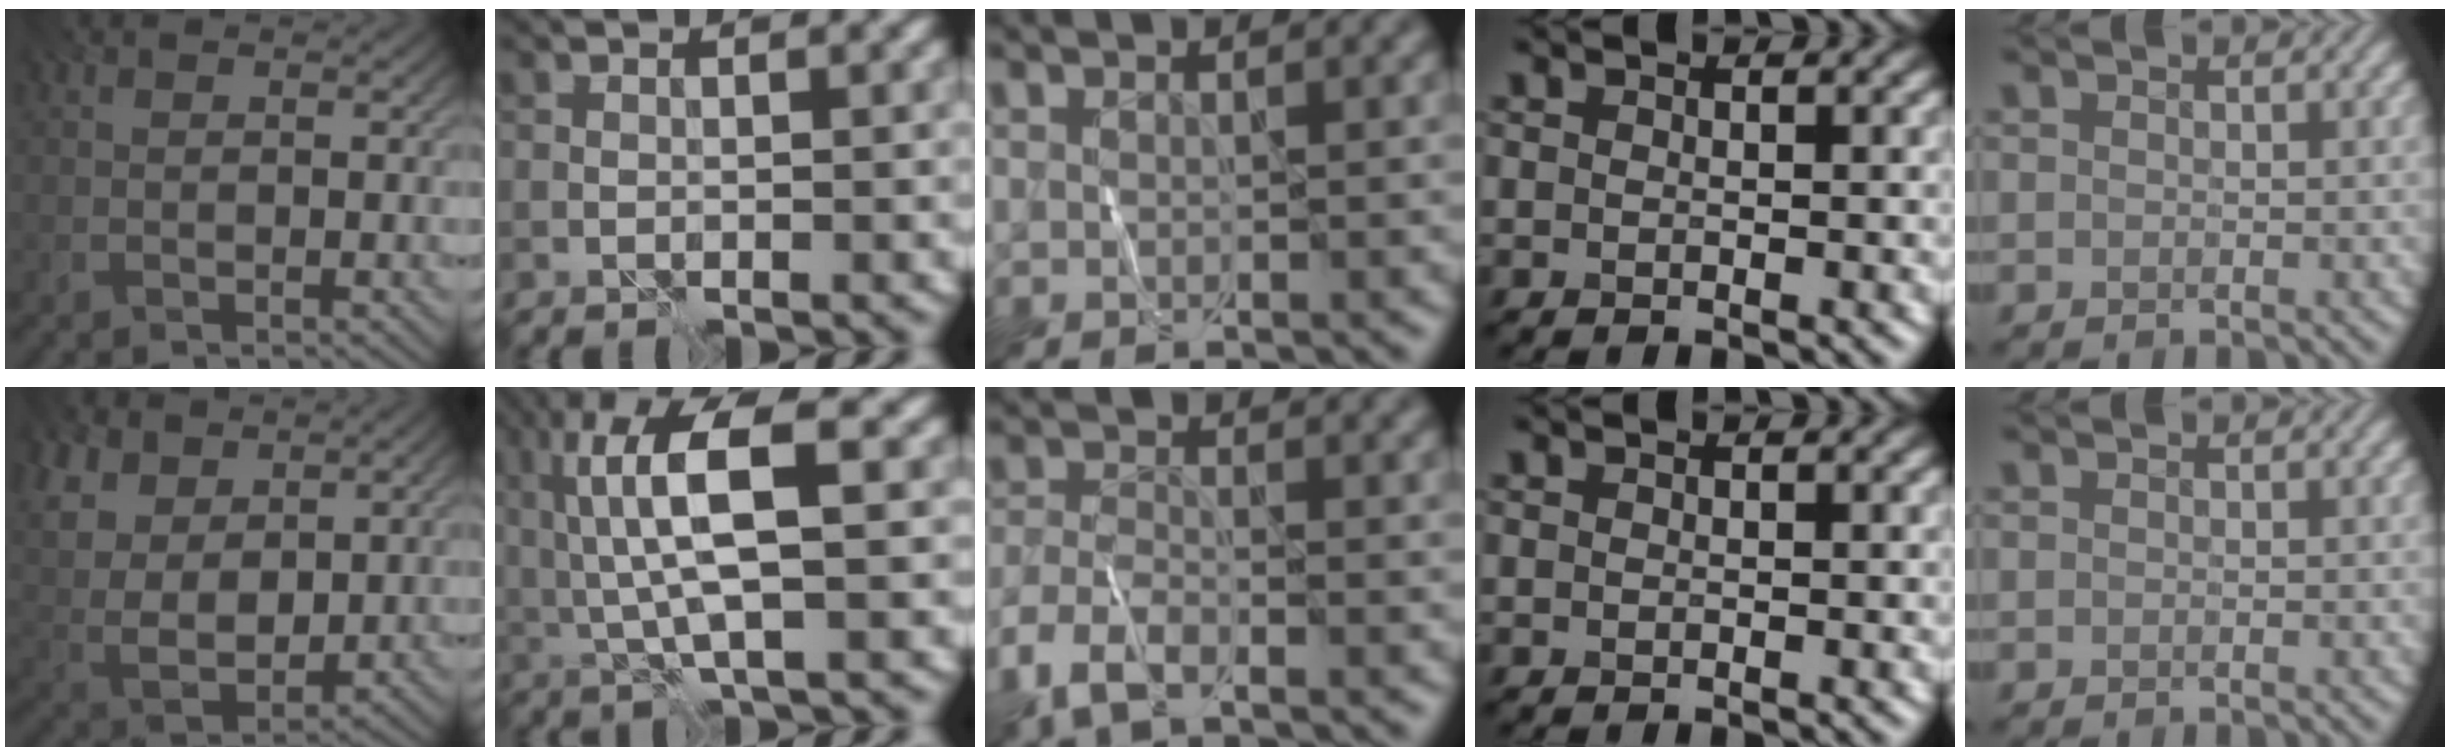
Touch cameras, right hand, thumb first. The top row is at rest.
{"thumb": {"total": 11.2, "force": [5.0, 7.2, 6.9], "torque": [-0.202, 0.015, 0.092]}, "index": {"total": 8.6, "force": [1.5, 2.4, 8.1], "torque": [-0.163, 0.009, 0.028]}, "middle": {"total": 4.1, "force": [-2.9, 1.6, 2.5], "torque": [-0.061, -0.009, -0.068]}}